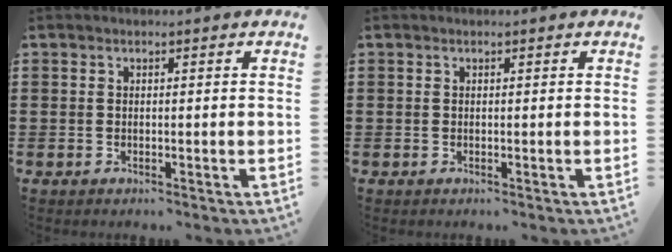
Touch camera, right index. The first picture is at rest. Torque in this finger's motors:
{"motor_torque": [-0.08, 0.09, 0.00, 0.00]}